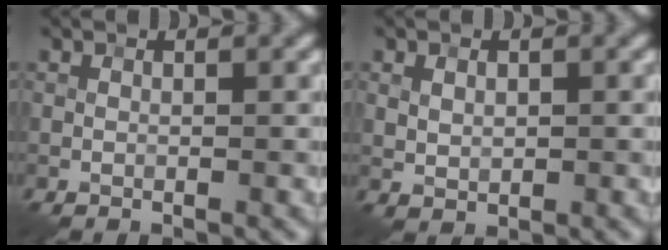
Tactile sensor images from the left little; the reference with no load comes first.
{"total": 1.4, "force": [0.3, 1.0, 0.9], "torque": [-0.019, -0.001, 0.009]}